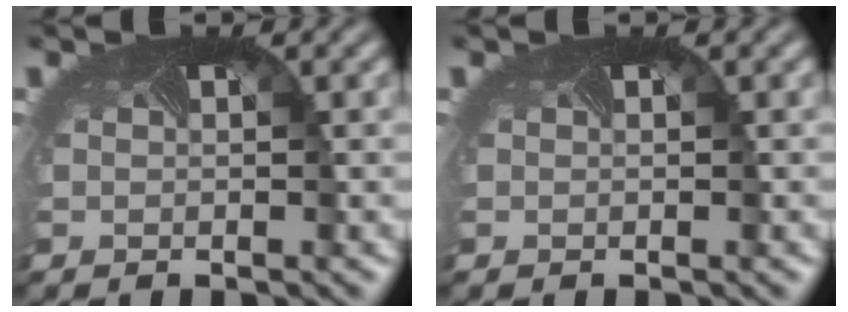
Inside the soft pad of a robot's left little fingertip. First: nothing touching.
{"total": 0.0}